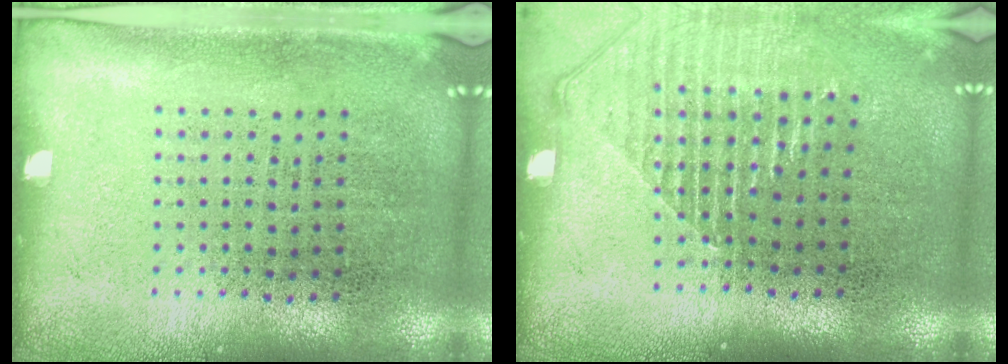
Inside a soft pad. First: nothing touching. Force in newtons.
{"total": 1.4, "press": 1.3, "slide": 0.5}